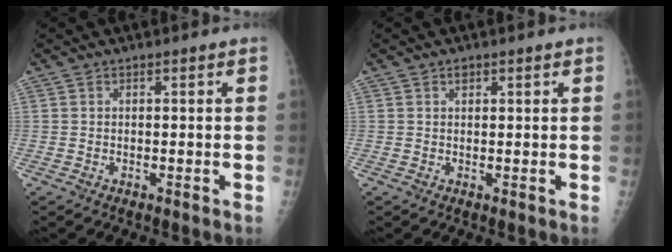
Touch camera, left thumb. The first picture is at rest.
{"total": 1.1, "force": [0.7, 0.7, 0.3], "torque": [0.008, -0.002, 0.008]}